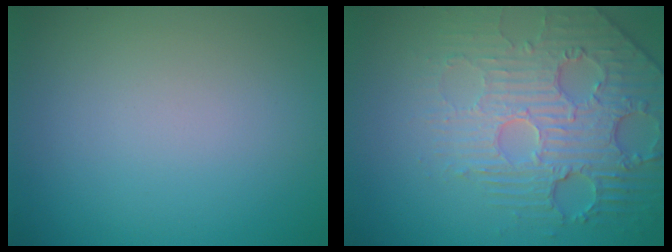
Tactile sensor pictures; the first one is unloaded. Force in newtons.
{"total": 4.7, "press": 4.4, "slide": 1.7}